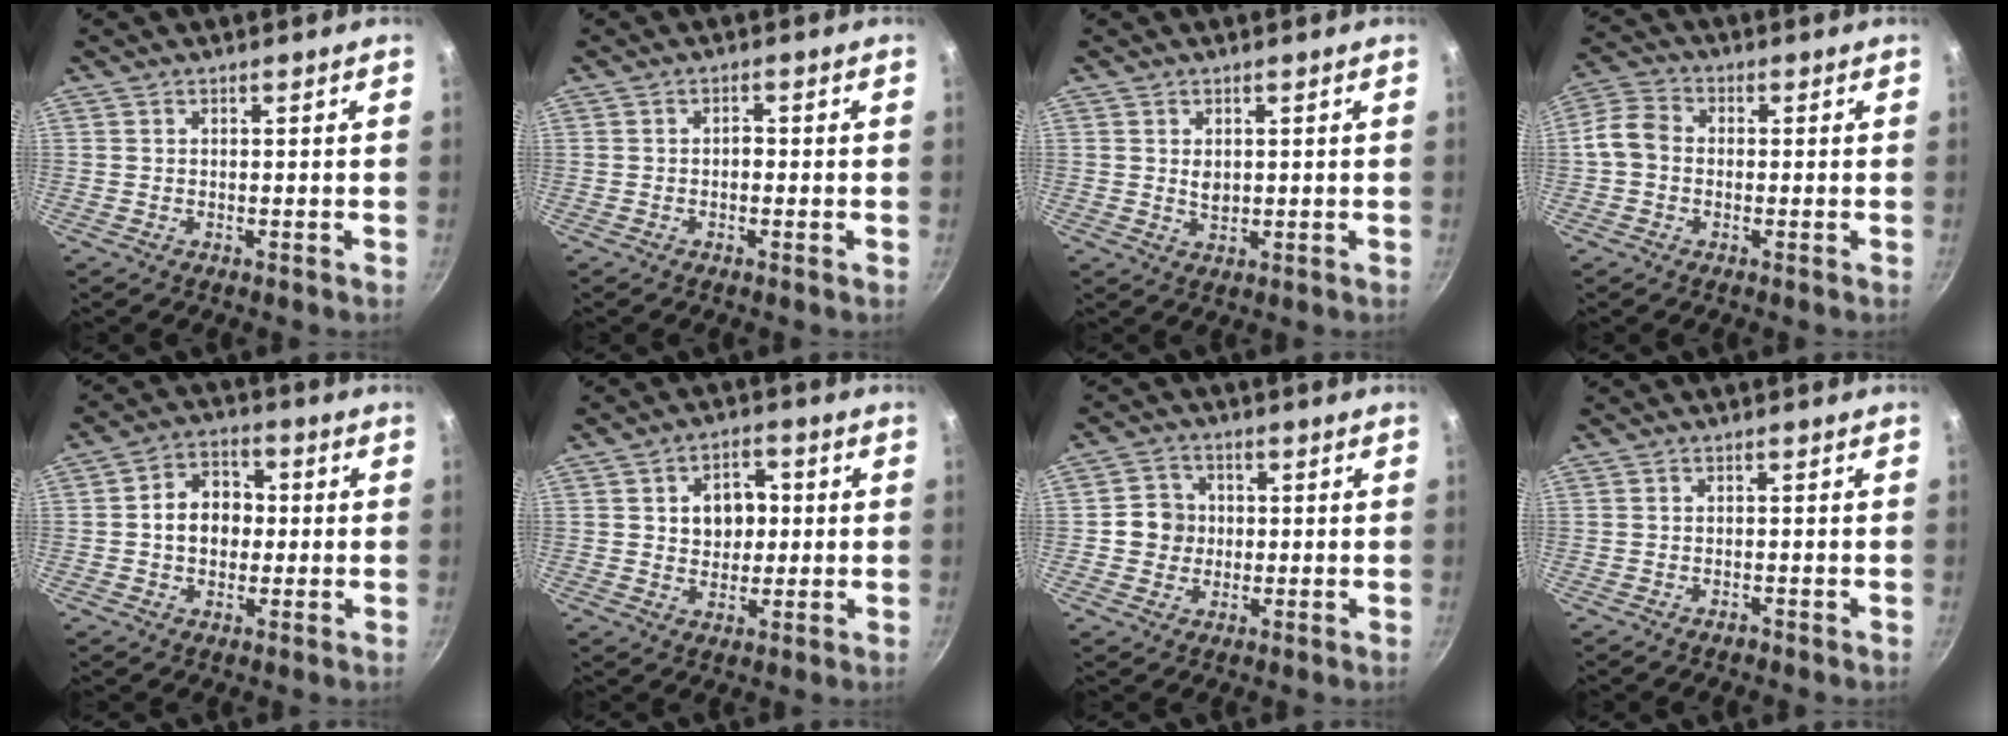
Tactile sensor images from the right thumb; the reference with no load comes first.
{"total": 1.4, "force": [-0.3, 0.8, 1.1], "torque": [-0.019, 0.005, -0.008]}
{"total": 2.4, "force": [0.5, 1.7, 1.6], "torque": [-0.024, -0.005, 0.011]}
{"total": 5.9, "force": [-0.7, 4.8, 3.5], "torque": [-0.056, 0.017, -0.032]}
{"total": 8.9, "force": [0.0, 6.9, 5.5], "torque": [-0.053, 0.020, -0.010]}
{"total": 7.9, "force": [1.1, 6.1, 4.9], "torque": [-0.038, 0.005, 0.014]}
{"total": 5.8, "force": [-0.1, 5.5, 1.9], "torque": [0.001, 0.009, -0.012]}
{"total": 0.8, "force": [-0.7, 0.3, 0.2], "torque": [-0.006, 0.010, -0.011]}